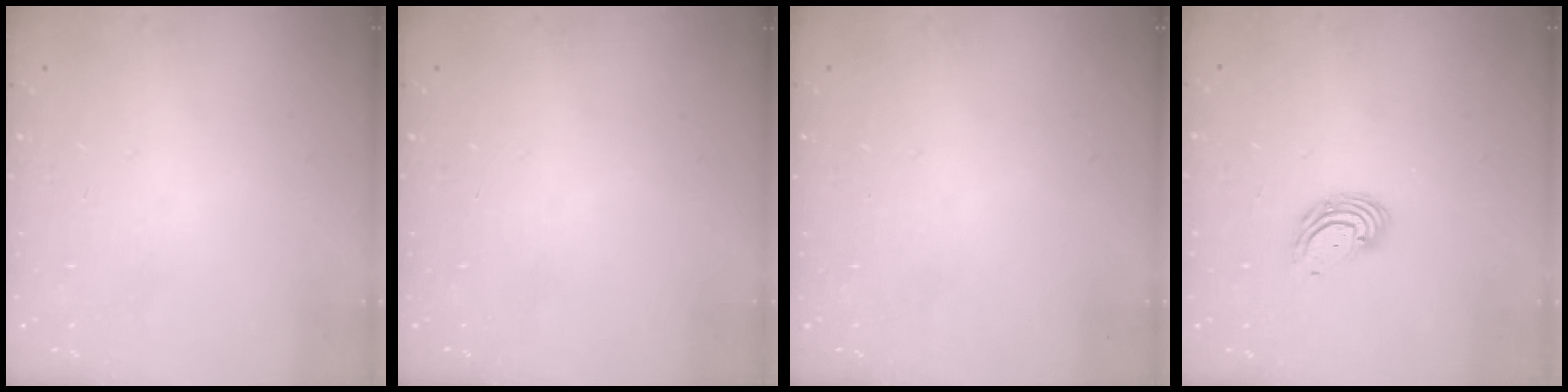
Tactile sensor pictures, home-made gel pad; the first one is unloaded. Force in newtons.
{"total": 0.0}
{"total": 0.0}
{"total": 5.7, "press": 5.7, "slide": 0.9}